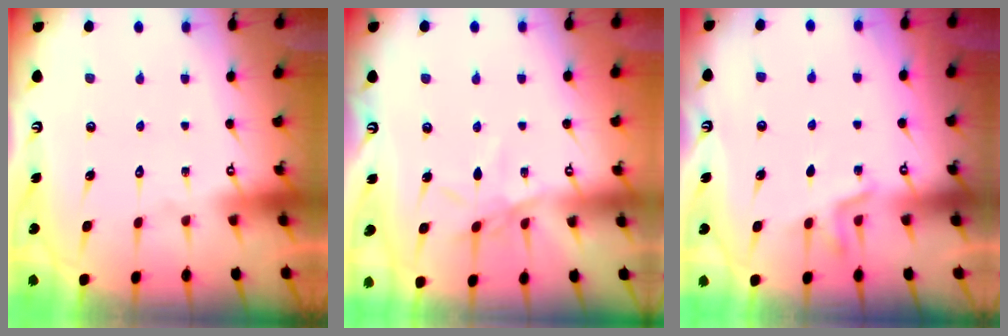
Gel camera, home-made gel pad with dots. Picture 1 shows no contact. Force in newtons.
{"total": 5.1, "press": 5.0, "slide": 0.7}
{"total": 3.9, "press": 3.7, "slide": 1.3}